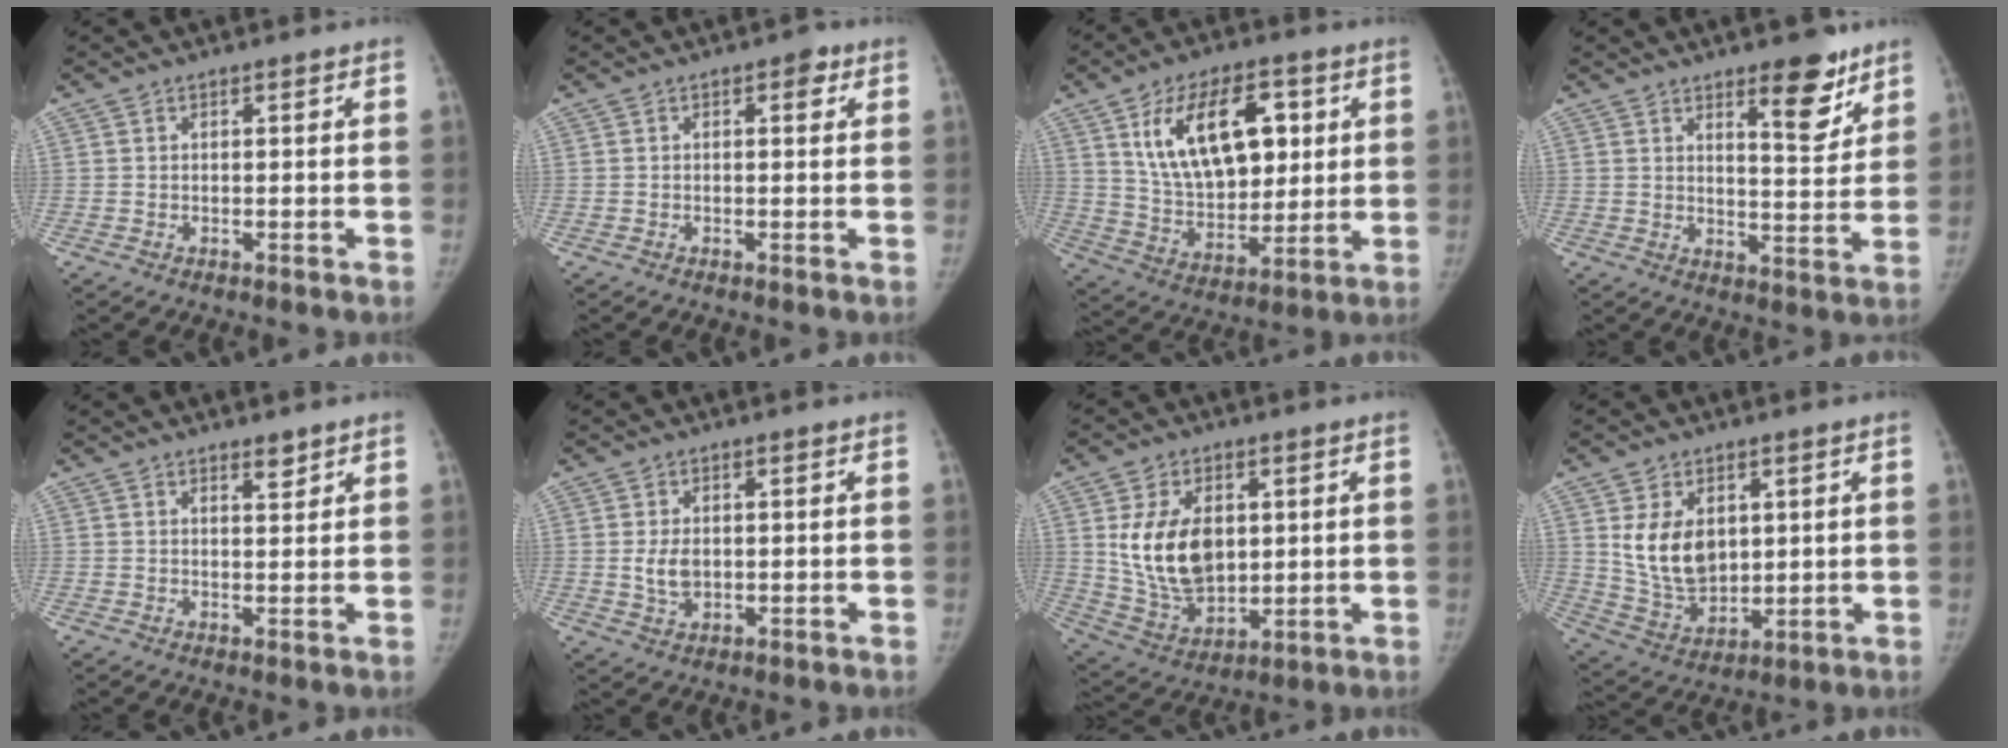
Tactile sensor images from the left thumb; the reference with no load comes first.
{"total": 2.0, "force": [0.8, 1.2, 1.4], "torque": [-0.005, 0.002, 0.006]}
{"total": 19.0, "force": [6.4, 10.9, 14.2], "torque": [-0.190, -0.023, 0.120]}
{"total": 9.8, "force": [6.4, 3.4, 6.7], "torque": [-0.063, -0.045, 0.093]}
{"total": 2.2, "force": [1.7, 0.8, 1.1], "torque": [-0.007, -0.013, 0.028]}
{"total": 4.1, "force": [0.2, 2.7, 3.1], "torque": [-0.051, -0.006, 0.010]}
{"total": 15.2, "force": [2.7, 10.1, 11.1], "torque": [-0.162, -0.020, 0.066]}
{"total": 11.7, "force": [3.0, 8.0, 7.9], "torque": [-0.107, -0.024, 0.076]}